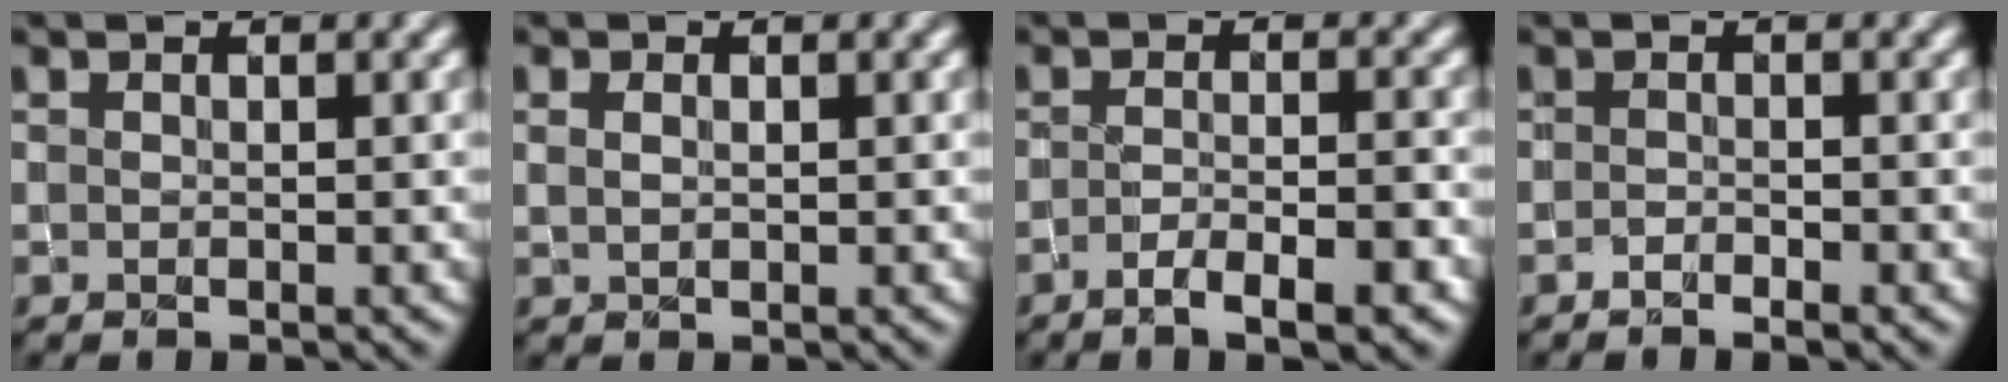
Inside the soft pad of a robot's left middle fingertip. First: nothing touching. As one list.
[{"total": 1.0, "force": [0.3, 0.6, 0.7], "torque": [-0.018, -0.001, 0.009]}, {"total": 3.9, "force": [-2.1, 0.9, 3.2], "torque": [-0.053, 0.000, -0.035]}, {"total": 1.1, "force": [-0.9, 0.2, 0.6], "torque": [-0.014, 0.000, -0.017]}]